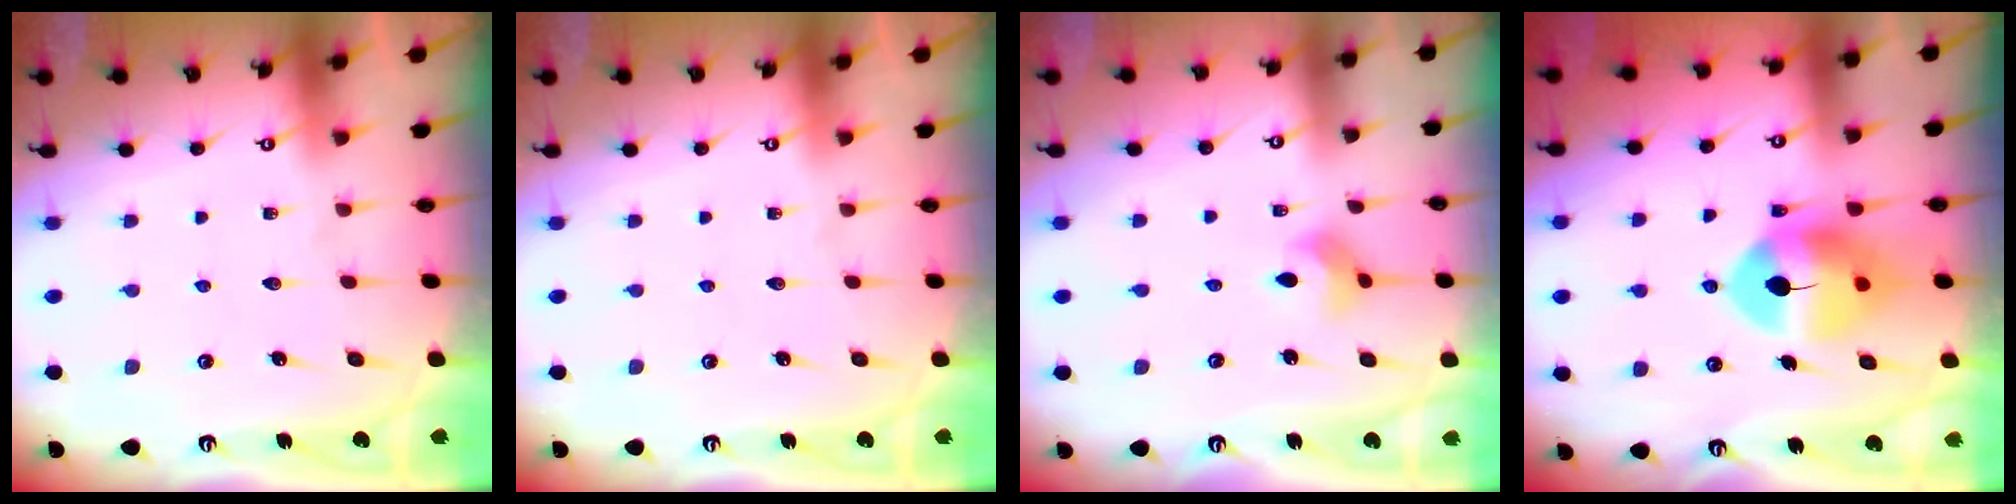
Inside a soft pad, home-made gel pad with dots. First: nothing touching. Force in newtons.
{"total": 0.0}
{"total": 5.8, "press": 5.8, "slide": 0.5}
{"total": 11.5, "press": 11.4, "slide": 2.0}